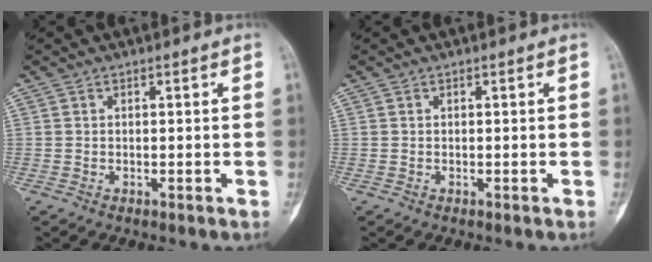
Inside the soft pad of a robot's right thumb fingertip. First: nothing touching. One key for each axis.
{"total": 0.0}